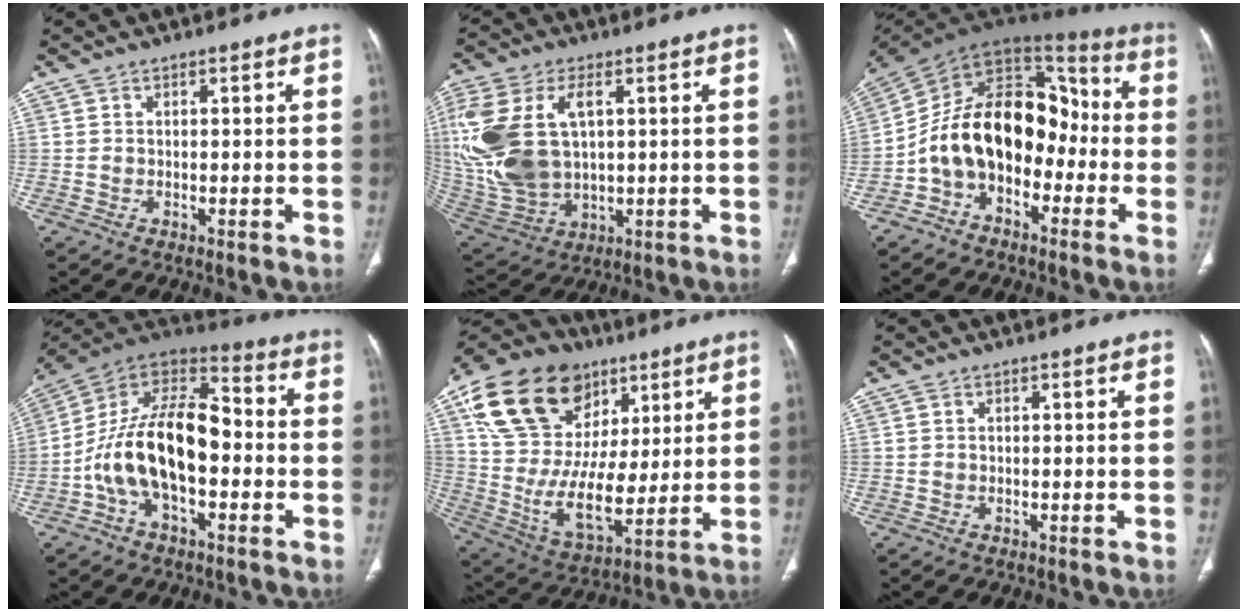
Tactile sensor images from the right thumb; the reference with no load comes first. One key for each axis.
{"total": 22.6, "fx": 3.8, "fy": 13.8, "fz": 17.5, "tx": -0.415, "ty": -0.011, "tz": 0.085}
{"total": 18.9, "fx": -4.3, "fy": 12.8, "fz": 13.2, "tx": -0.187, "ty": 0.087, "tz": -0.081}
{"total": 18.6, "fx": -3.4, "fy": 10.2, "fz": 15.2, "tx": -0.262, "ty": 0.052, "tz": -0.065}
{"total": 27.4, "fx": 12.2, "fy": 18.3, "fz": 16.3, "tx": -0.293, "ty": -0.003, "tz": 0.227}
{"total": 0.0}